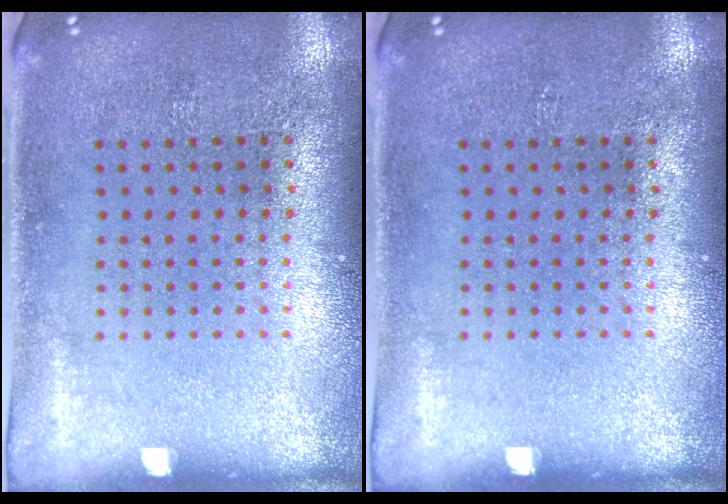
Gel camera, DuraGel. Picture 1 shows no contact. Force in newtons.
{"total": 0.0}